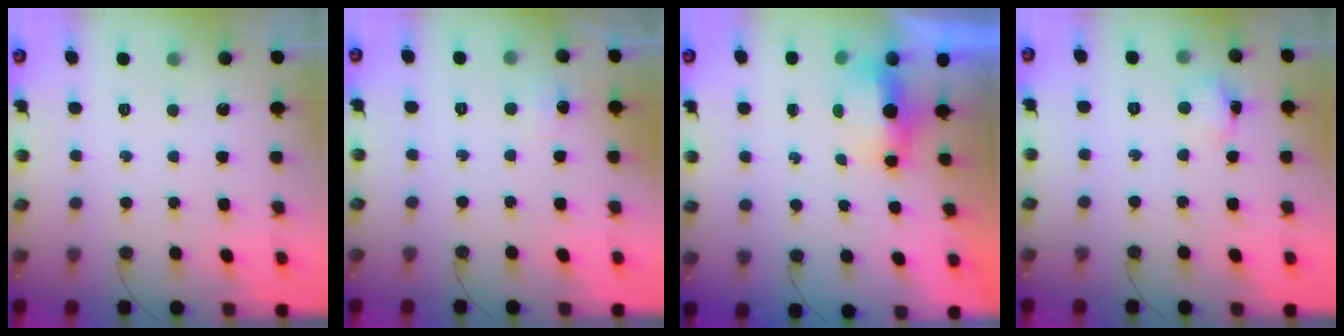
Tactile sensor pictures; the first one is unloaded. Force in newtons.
{"total": 5.4, "press": 5.4, "slide": 0.7}
{"total": 10.6, "press": 6.1, "slide": 8.7}
{"total": 3.5, "press": 3.4, "slide": 0.3}